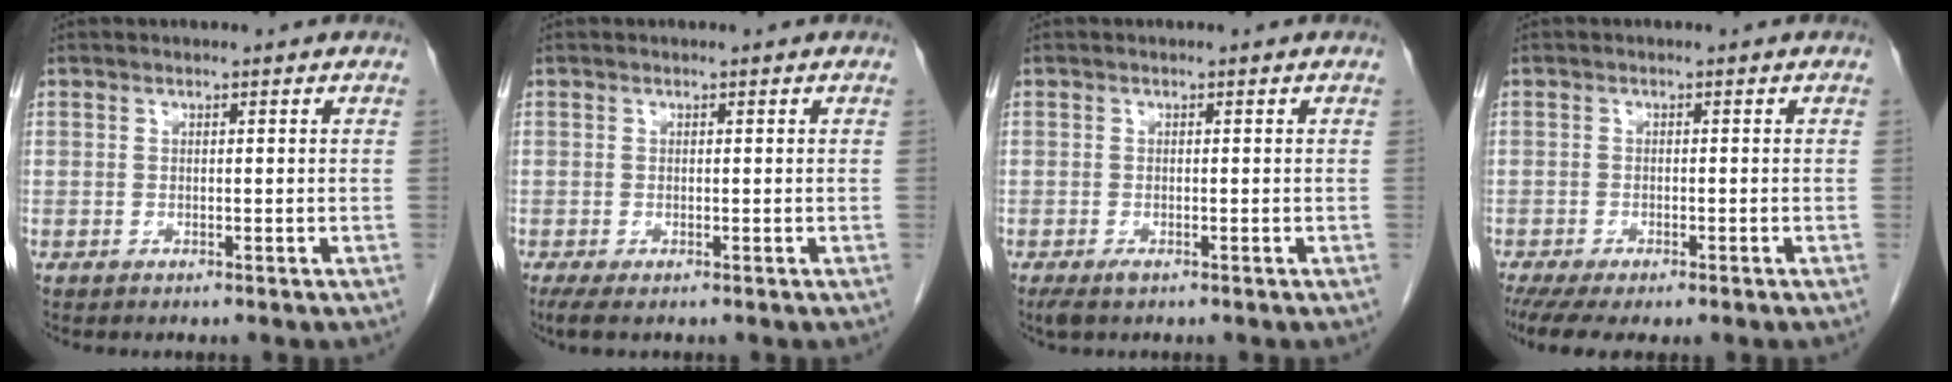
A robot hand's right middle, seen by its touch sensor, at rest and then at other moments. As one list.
[{"total": 2.0, "force": [-1.3, 0.5, 1.5], "torque": [-0.026, -0.008, -0.021]}, {"total": 1.9, "force": [-1.2, 0.6, 1.4], "torque": [-0.029, -0.006, -0.017]}, {"total": 7.9, "force": [-5.8, 2.2, 4.9], "torque": [-0.081, -0.013, -0.090]}]